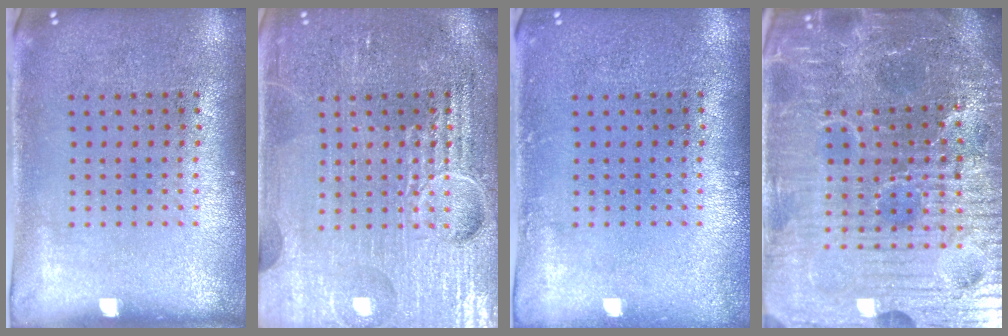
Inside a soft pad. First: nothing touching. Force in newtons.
{"total": 7.2, "press": 7.2, "slide": 0.8}
{"total": 0.7, "press": 0.7, "slide": 0.1}
{"total": 7.1, "press": 6.4, "slide": 3.0}